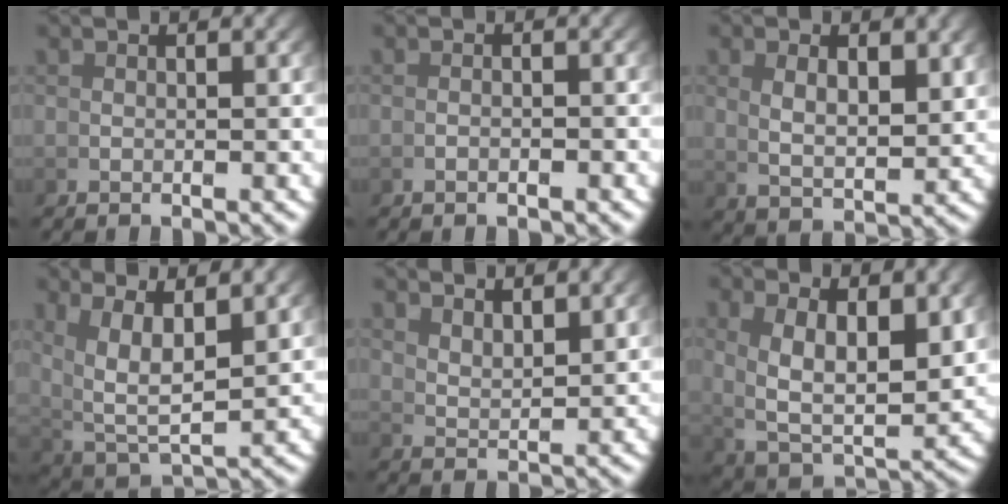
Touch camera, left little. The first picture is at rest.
{"total": 0.8, "force": [-0.7, -0.2, 0.2], "torque": [-0.001, 0.005, -0.016]}
{"total": 3.4, "force": [1.5, 1.1, 2.9], "torque": [-0.051, -0.008, 0.037]}
{"total": 7.5, "force": [2.2, 4.3, 5.7], "torque": [-0.125, -0.026, 0.056]}
{"total": 3.4, "force": [3.2, -0.2, 1.2], "torque": [-0.014, -0.003, 0.063]}
{"total": 7.8, "force": [1.1, 4.5, 6.3], "torque": [-0.133, -0.031, 0.034]}